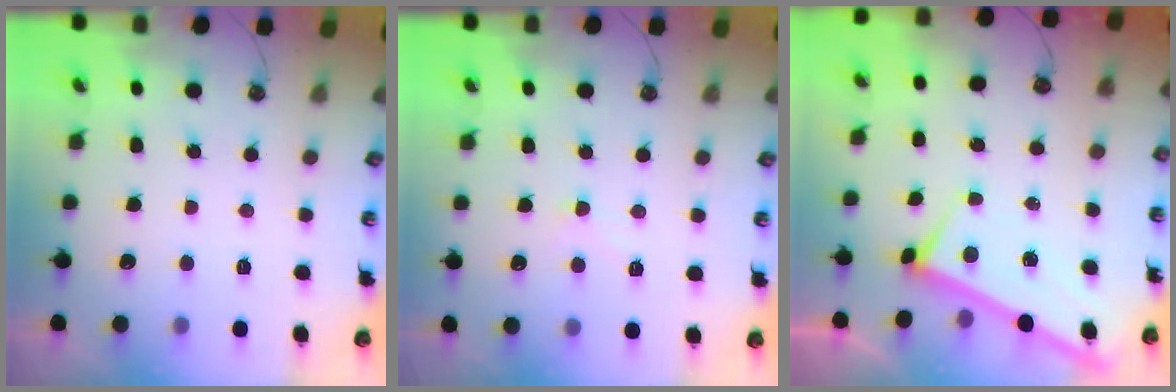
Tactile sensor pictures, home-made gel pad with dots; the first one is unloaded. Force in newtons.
{"total": 1.9, "press": 1.9, "slide": 0.4}
{"total": 3.0, "press": 3.0, "slide": 0.2}